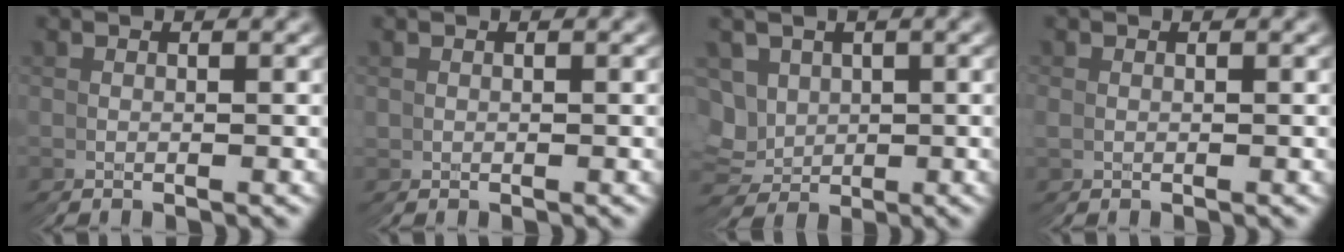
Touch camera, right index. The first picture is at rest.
{"total": 1.1, "force": [0.0, 1.0, -0.5], "torque": [0.009, -0.007, 0.004]}
{"total": 7.0, "force": [-0.6, 6.9, 1.3], "torque": [-0.054, -0.054, 0.012]}
{"total": 0.8, "force": [0.0, 0.6, -0.5], "torque": [0.008, -0.004, 0.000]}